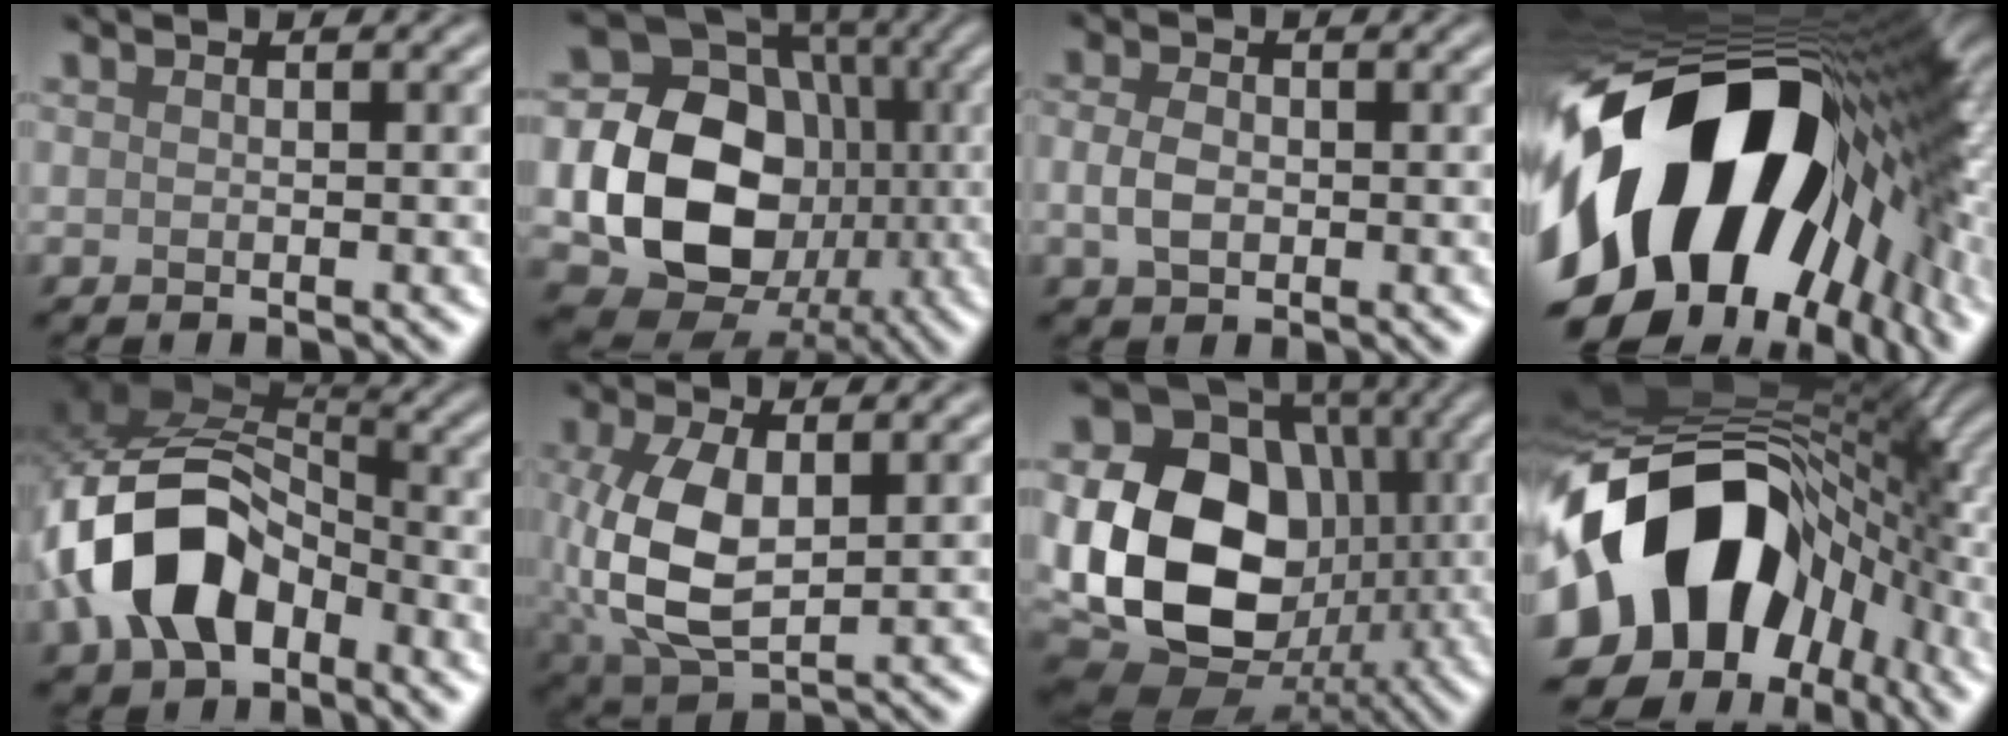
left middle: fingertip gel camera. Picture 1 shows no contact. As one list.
[{"total": 16.6, "force": [-1.8, 13.9, 8.8], "torque": [-0.145, -0.026, -0.040]}, {"total": 2.5, "force": [-0.3, 1.8, 1.8], "torque": [-0.041, 0.000, -0.011]}, {"total": 21.8, "force": [-3.3, 12.7, 17.5], "torque": [-0.330, -0.059, -0.049]}, {"total": 11.2, "force": [-3.7, 7.2, 7.8], "torque": [-0.161, 0.008, -0.077]}, {"total": 7.7, "force": [0.2, 4.2, 6.4], "torque": [-0.154, -0.004, 0.008]}, {"total": 20.0, "force": [-0.4, 16.4, 11.4], "torque": [-0.226, -0.014, -0.025]}, {"total": 17.8, "force": [-3.4, 12.0, 12.7], "torque": [-0.223, -0.018, -0.057]}]